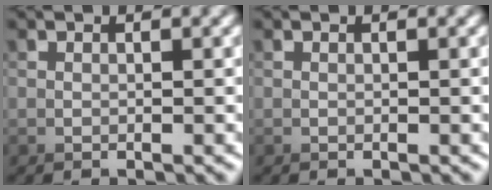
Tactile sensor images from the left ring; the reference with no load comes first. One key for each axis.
{"total": 0.0}